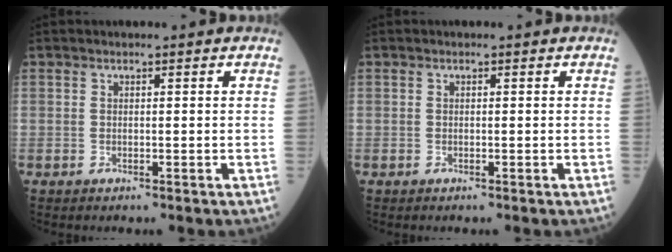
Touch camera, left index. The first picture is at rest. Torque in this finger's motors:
{"motor_torque": [0.02, -0.02, 0.00, 0.00]}